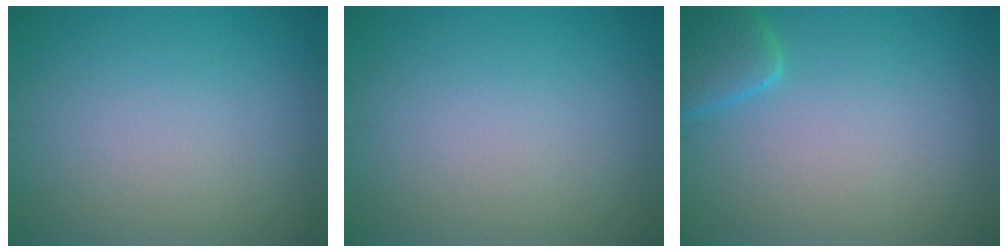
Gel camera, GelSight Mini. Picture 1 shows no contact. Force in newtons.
{"total": 0.0}
{"total": 3.1, "press": 3.1, "slide": 0.3}